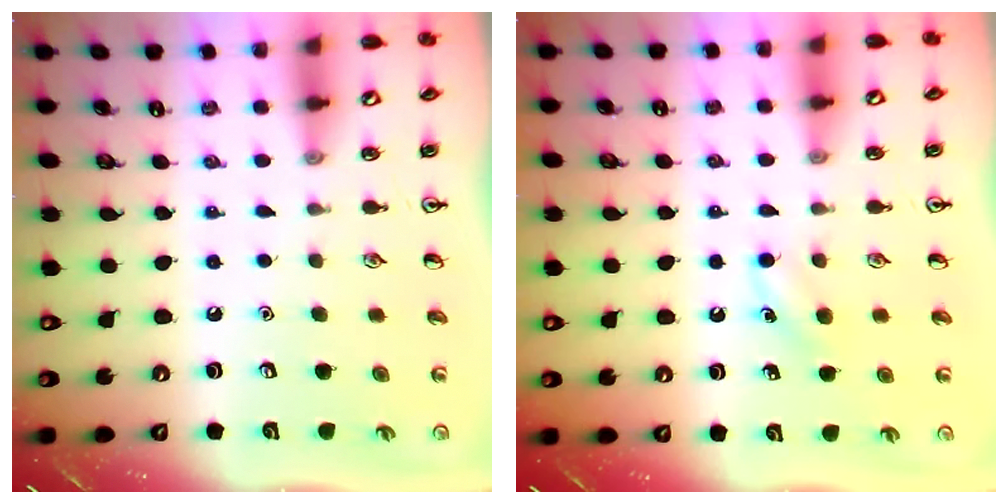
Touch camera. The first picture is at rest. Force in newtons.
{"total": 5.5, "press": 5.2, "slide": 1.7}